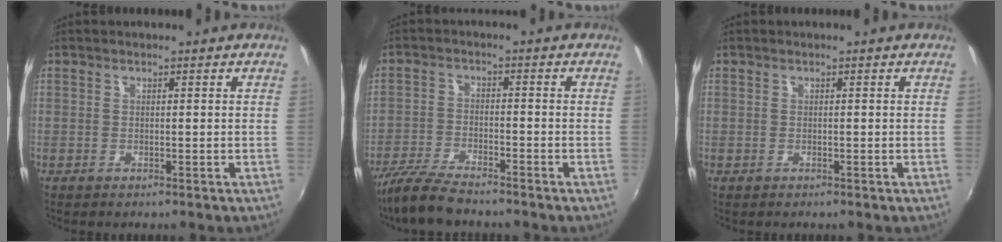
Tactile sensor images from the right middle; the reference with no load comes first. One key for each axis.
{"total": 8.2, "fx": -7.1, "fy": 1.6, "fz": 3.8, "tx": -0.096, "ty": -0.020, "tz": -0.136}
{"total": 0.0}